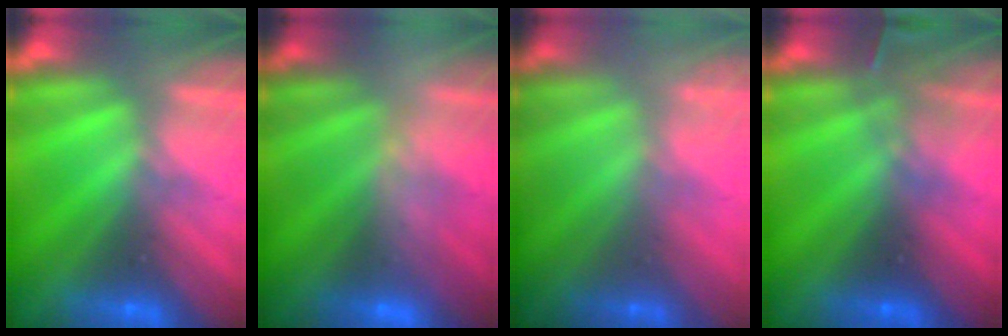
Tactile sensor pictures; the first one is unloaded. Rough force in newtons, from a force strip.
{"total": 2.5}
{"total": 2.0}
{"total": 3.0}